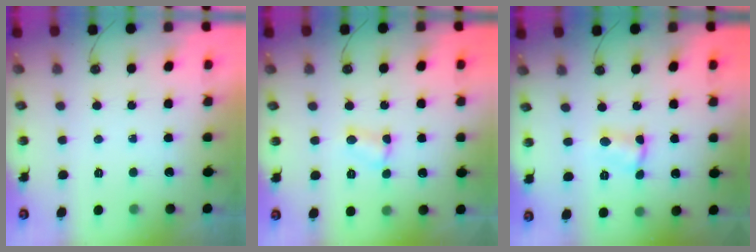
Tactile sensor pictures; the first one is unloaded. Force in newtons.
{"total": 5.2, "press": 5.1, "slide": 0.6}
{"total": 2.2, "press": 2.2, "slide": 0.1}